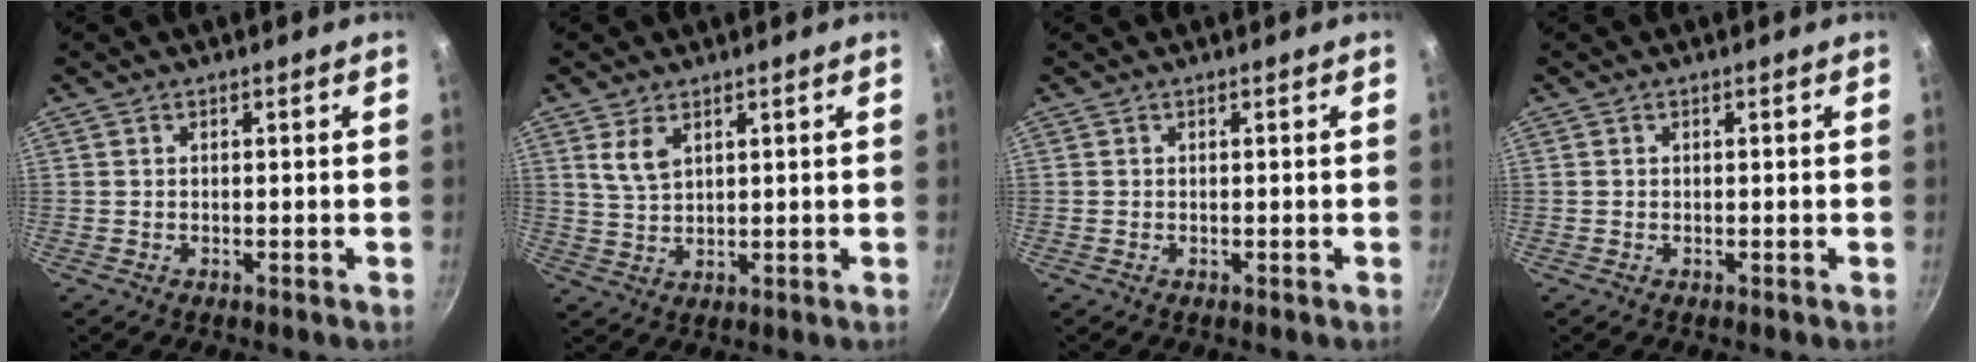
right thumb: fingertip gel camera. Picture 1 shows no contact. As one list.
[{"total": 4.9, "force": [2.4, 2.8, 3.3], "torque": [-0.057, -0.013, 0.052]}, {"total": 0.0}, {"total": 0.0}]